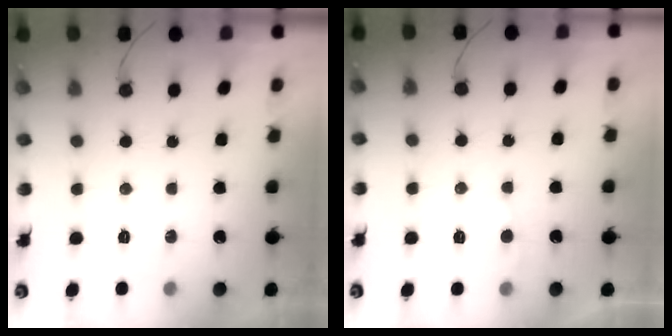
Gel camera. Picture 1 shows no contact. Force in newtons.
{"total": 2.0, "press": 2.0, "slide": 0.2}